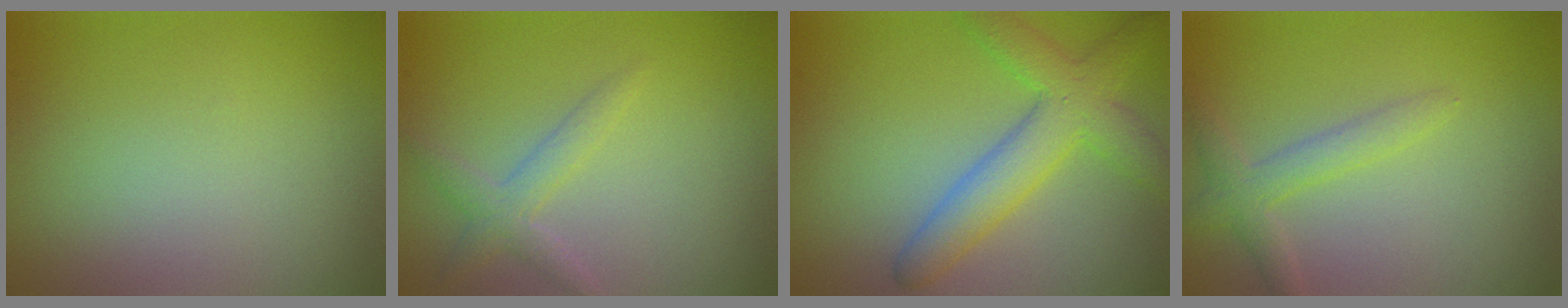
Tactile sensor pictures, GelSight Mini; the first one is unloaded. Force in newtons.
{"total": 1.9, "press": 1.9, "slide": 0.1}
{"total": 5.3, "press": 5.3, "slide": 0.1}
{"total": 2.2, "press": 2.2, "slide": 0.1}